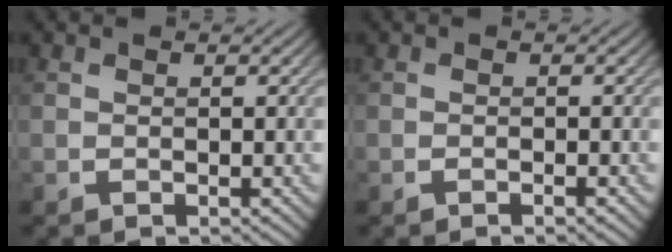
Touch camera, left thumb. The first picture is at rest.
{"total": 0.9, "force": [-0.6, 0.0, 0.6], "torque": [-0.010, 0.002, -0.012]}